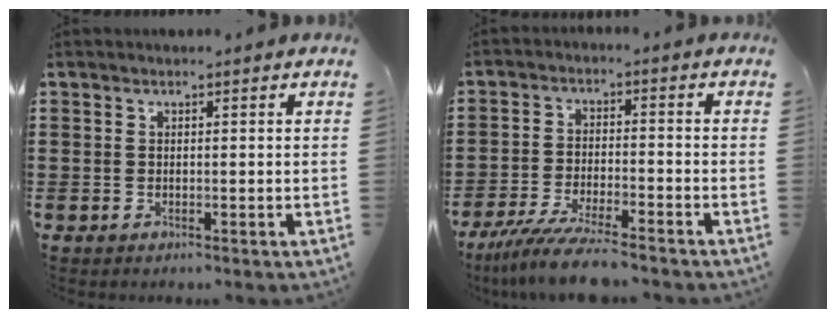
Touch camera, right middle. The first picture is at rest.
{"total": 7.4, "force": [-6.5, 0.1, 3.5], "torque": [-0.076, -0.010, -0.123]}